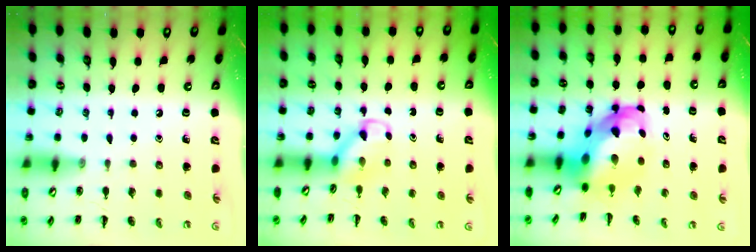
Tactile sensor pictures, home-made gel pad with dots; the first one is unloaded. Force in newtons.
{"total": 3.3, "press": 3.0, "slide": 1.2}
{"total": 6.8, "press": 6.5, "slide": 2.1}